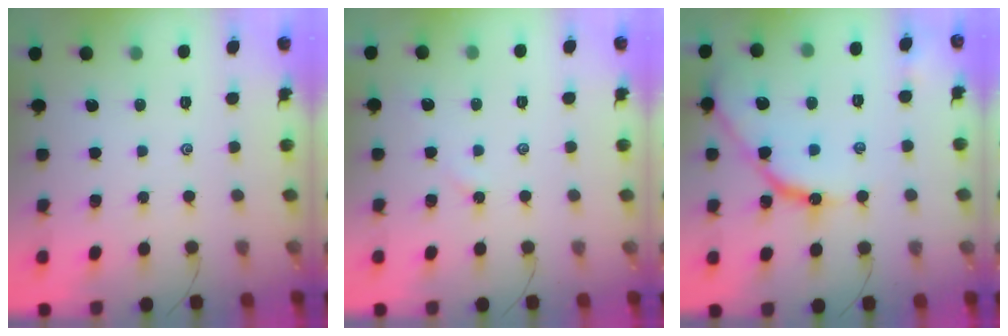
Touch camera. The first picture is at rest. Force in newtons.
{"total": 4.2, "press": 4.2, "slide": 0.4}
{"total": 12.5, "press": 12.5, "slide": 0.9}